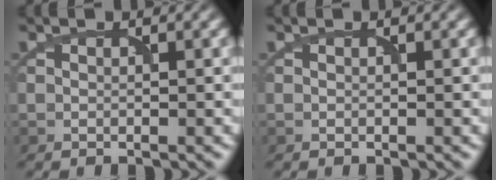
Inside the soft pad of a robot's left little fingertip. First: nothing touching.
{"total": 0.0}